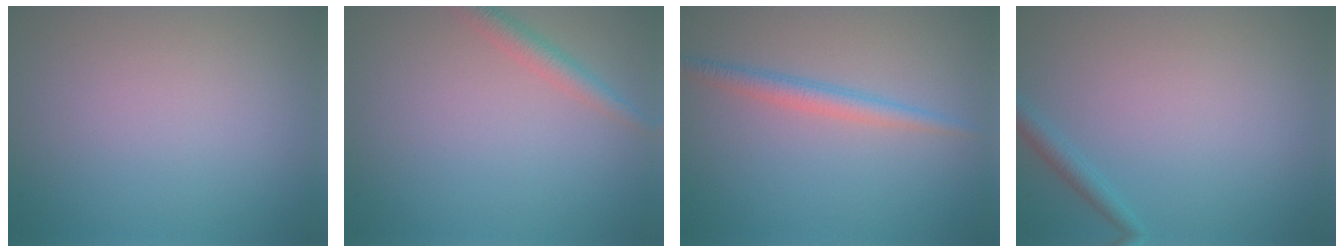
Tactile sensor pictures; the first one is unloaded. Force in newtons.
{"total": 2.2, "press": 2.2, "slide": 0.0}
{"total": 2.1, "press": 2.1, "slide": 0.0}
{"total": 1.3, "press": 1.3, "slide": 0.1}